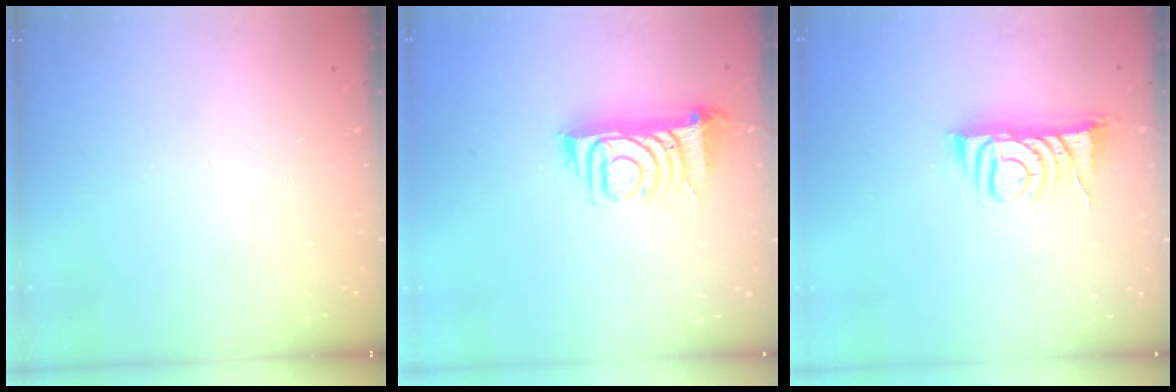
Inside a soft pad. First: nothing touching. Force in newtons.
{"total": 8.1, "press": 8.0, "slide": 1.0}
{"total": 9.0, "press": 9.0, "slide": 0.4}